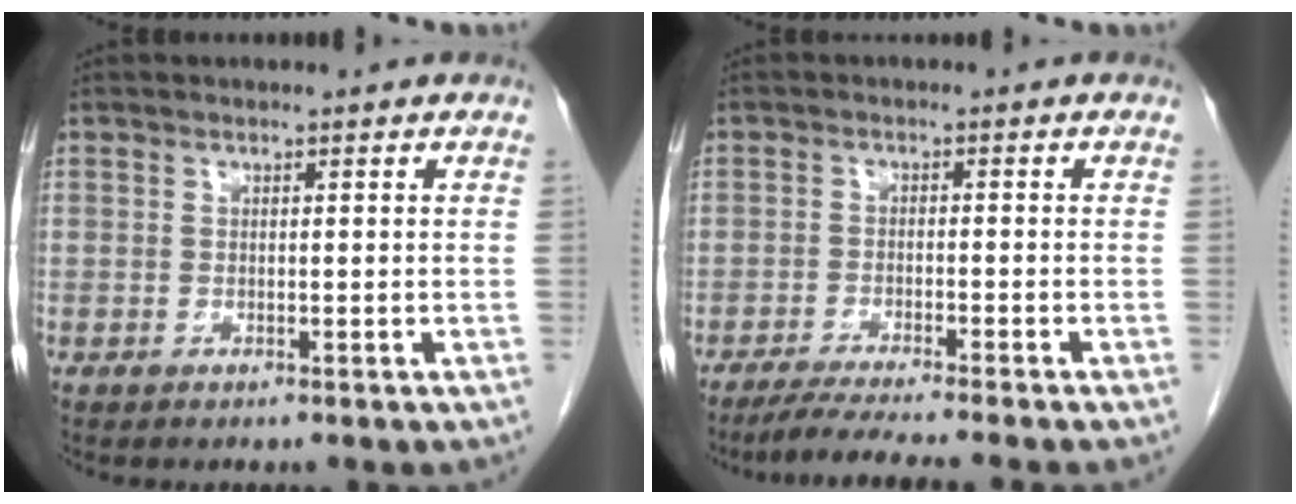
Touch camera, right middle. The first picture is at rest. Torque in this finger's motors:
{"motor_torque": [0.57, -0.44, 0.06, 0.02]}